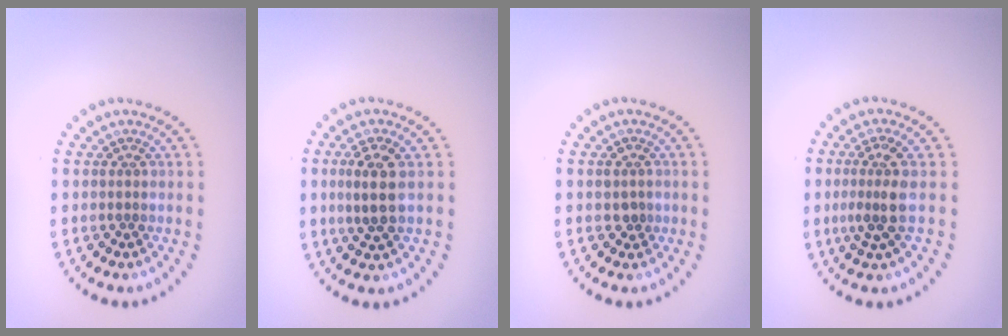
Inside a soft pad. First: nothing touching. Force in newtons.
{"total": 2.8, "press": 2.7, "slide": 0.9}
{"total": 1.2, "press": 1.1, "slide": 0.3}
{"total": 2.7, "press": 2.1, "slide": 1.6}